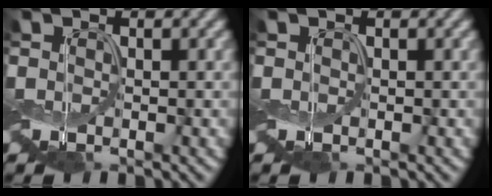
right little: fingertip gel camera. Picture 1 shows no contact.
{"total": 0.0}